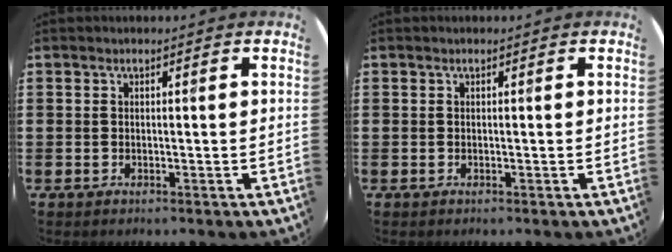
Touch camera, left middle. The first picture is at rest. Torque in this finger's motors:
{"motor_torque": [0.00, 0.00, 0.00, 0.00]}